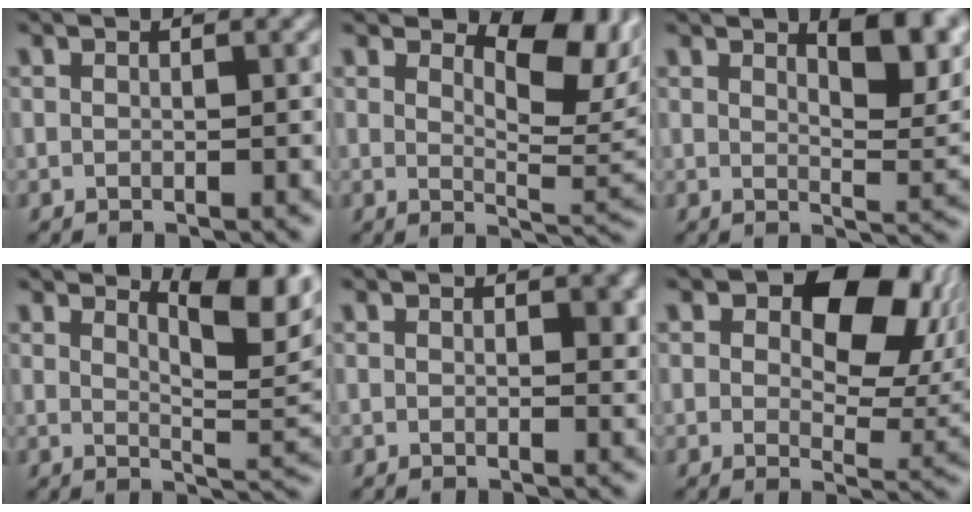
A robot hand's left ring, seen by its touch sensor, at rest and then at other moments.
{"total": 6.0, "force": [3.3, 2.6, 4.3], "torque": [-0.055, -0.006, 0.043]}
{"total": 6.8, "force": [3.5, 2.4, 5.4], "torque": [-0.067, 0.001, 0.055]}
{"total": 5.8, "force": [3.4, 1.7, 4.4], "torque": [-0.059, -0.003, 0.053]}
{"total": 1.8, "force": [0.7, 1.0, 1.4], "torque": [-0.015, -0.001, 0.014]}
{"total": 11.6, "force": [4.9, 6.7, 8.1], "torque": [-0.108, 0.002, 0.079]}